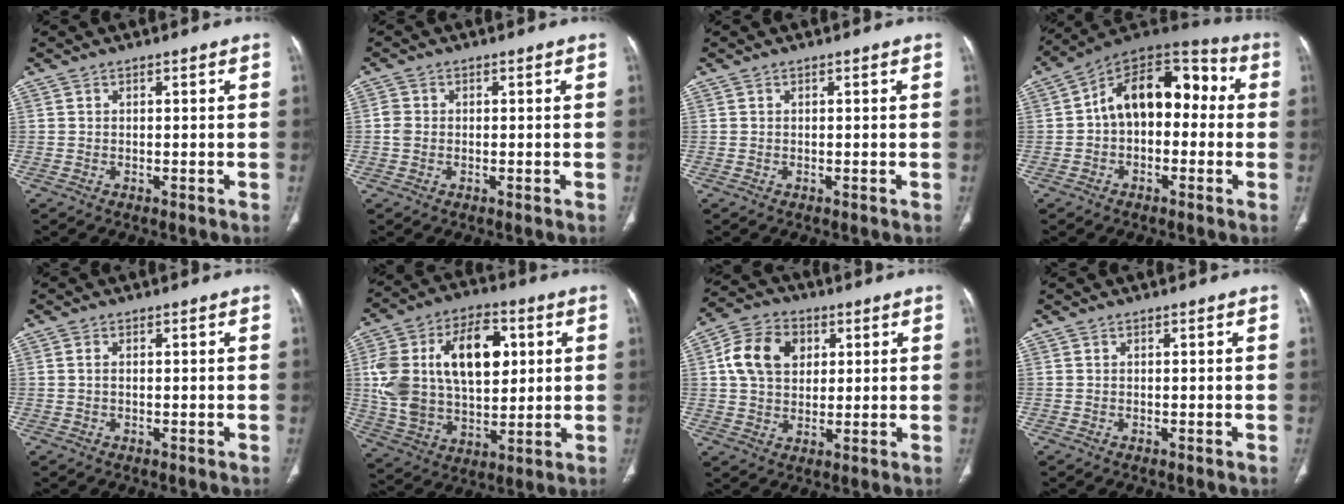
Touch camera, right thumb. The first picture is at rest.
{"total": 1.7, "force": [-0.1, 1.5, 0.9], "torque": [-0.020, 0.004, -0.004]}
{"total": 0.0}
{"total": 16.1, "force": [0.6, 10.3, 12.3], "torque": [-0.147, 0.057, -0.006]}
{"total": 0.9, "force": [0.1, 0.5, 0.7], "torque": [-0.018, 0.005, 0.004]}
{"total": 23.8, "force": [4.8, 14.5, 18.3], "torque": [-0.314, 0.006, 0.089]}
{"total": 11.3, "force": [2.9, 8.5, 6.9], "torque": [-0.110, 0.006, 0.046]}
{"total": 0.0}